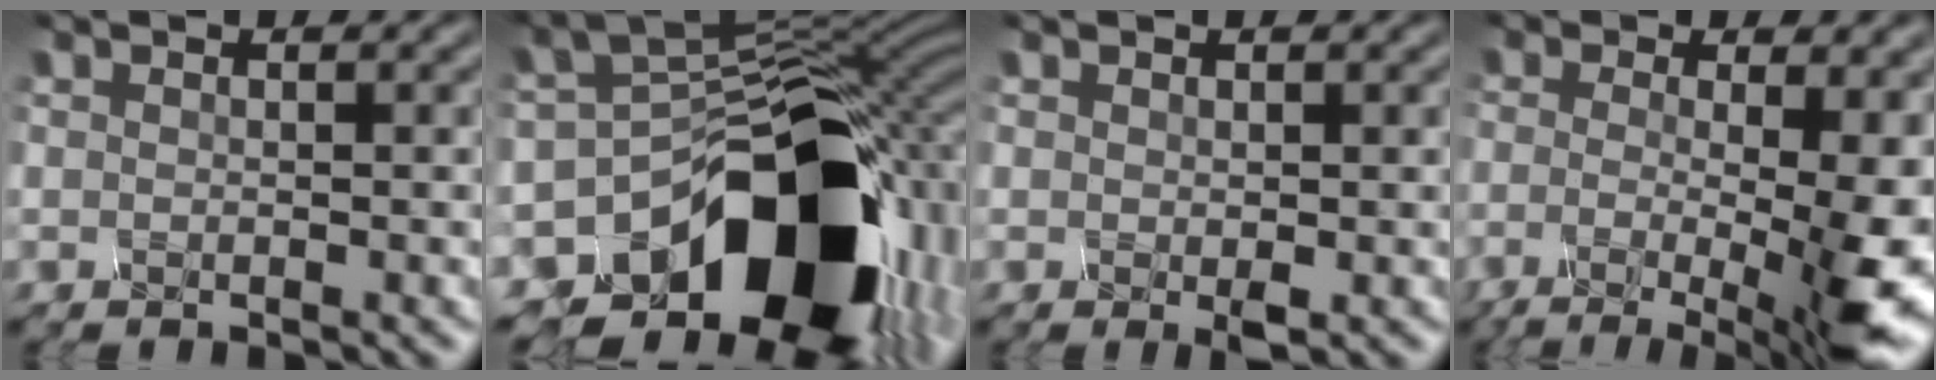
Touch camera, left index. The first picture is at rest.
{"total": 16.1, "force": [-8.3, 9.9, 9.6], "torque": [-0.133, -0.014, -0.113]}
{"total": 0.7, "force": [-0.4, -0.5, 0.1], "torque": [-0.022, -0.004, 0.017]}
{"total": 11.7, "force": [-2.2, 3.6, 10.9], "torque": [-0.135, 0.003, -0.019]}